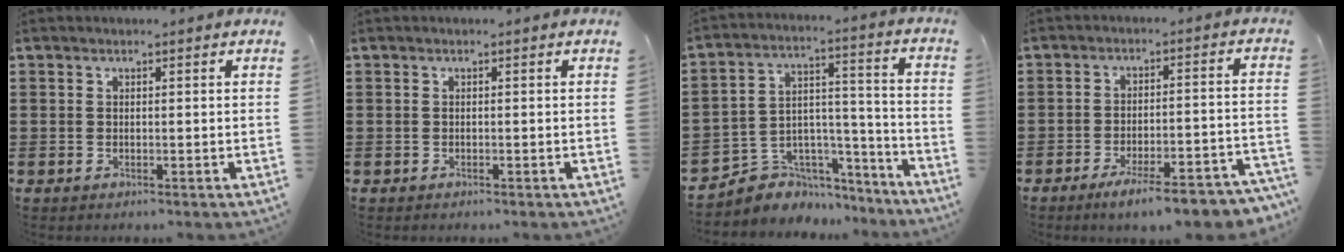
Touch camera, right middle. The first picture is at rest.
{"total": 0.0}
{"total": 5.2, "force": [-4.1, 3.3, 0.1], "torque": [-0.021, 0.003, -0.078]}
{"total": 7.2, "force": [-5.8, 0.4, 4.3], "torque": [-0.062, -0.006, -0.098]}